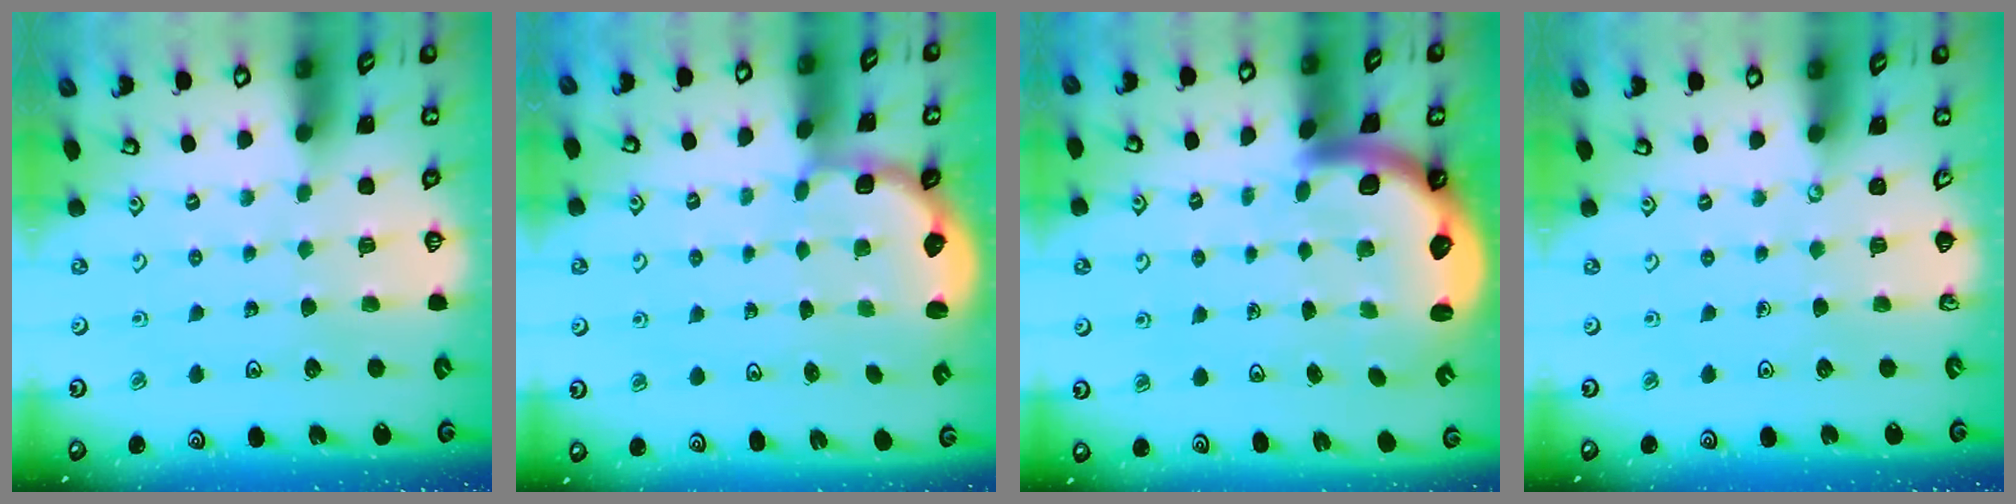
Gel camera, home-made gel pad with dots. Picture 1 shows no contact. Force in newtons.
{"total": 2.9, "press": 2.4, "slide": 1.6}
{"total": 3.8, "press": 3.8, "slide": 0.6}
{"total": 0.0}